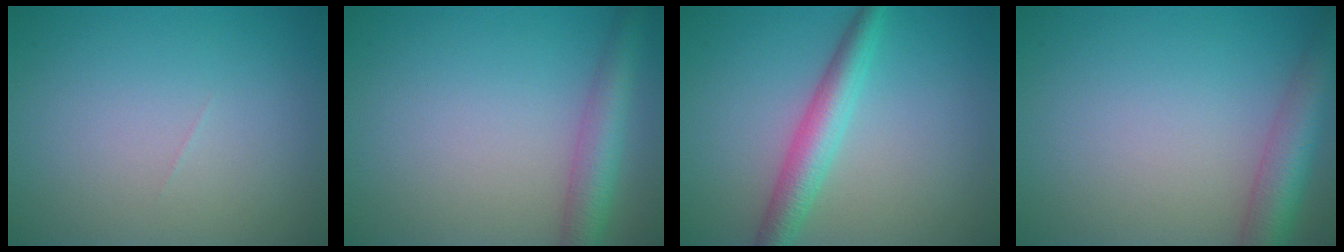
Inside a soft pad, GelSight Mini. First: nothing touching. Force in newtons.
{"total": 4.0, "press": 4.0, "slide": 0.2}
{"total": 3.9, "press": 3.9, "slide": 0.1}
{"total": 5.1, "press": 5.1, "slide": 0.2}